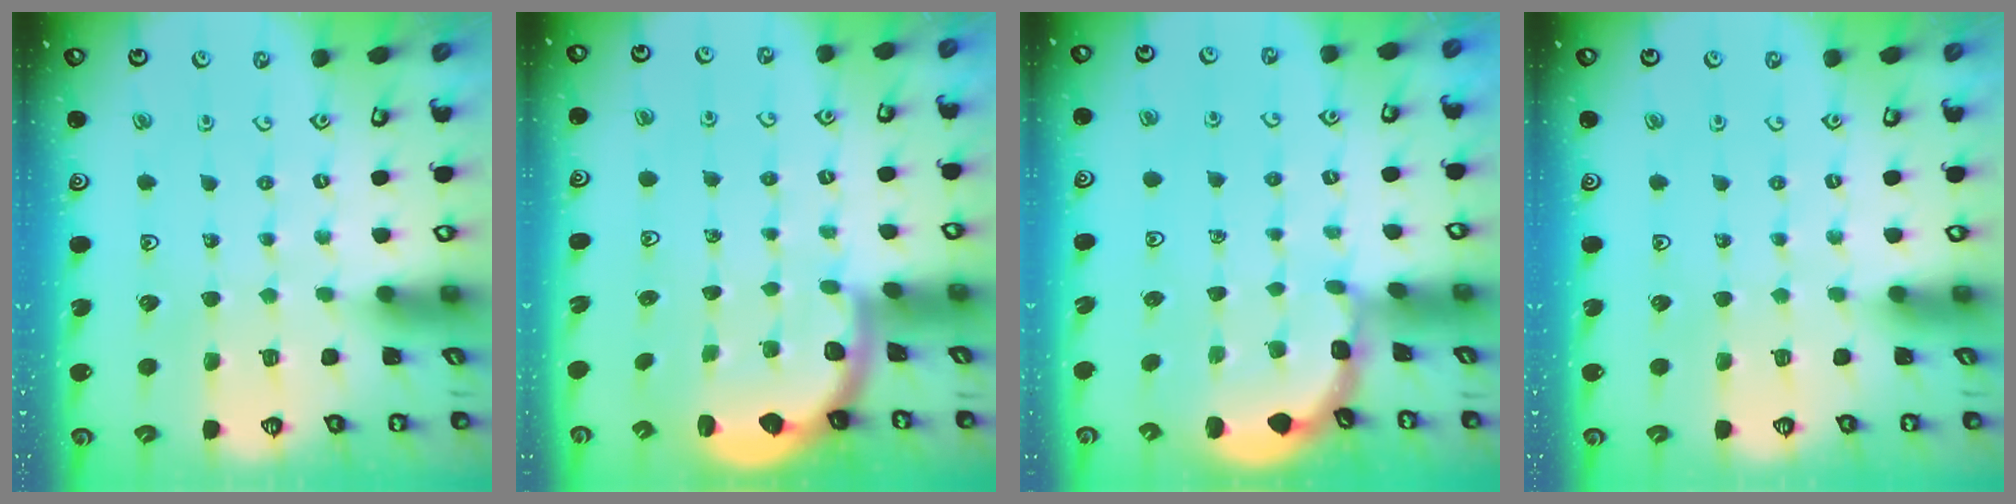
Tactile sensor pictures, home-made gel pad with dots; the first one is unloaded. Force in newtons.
{"total": 2.2, "press": 2.1, "slide": 0.7}
{"total": 1.9, "press": 1.9, "slide": 0.1}
{"total": 0.0}